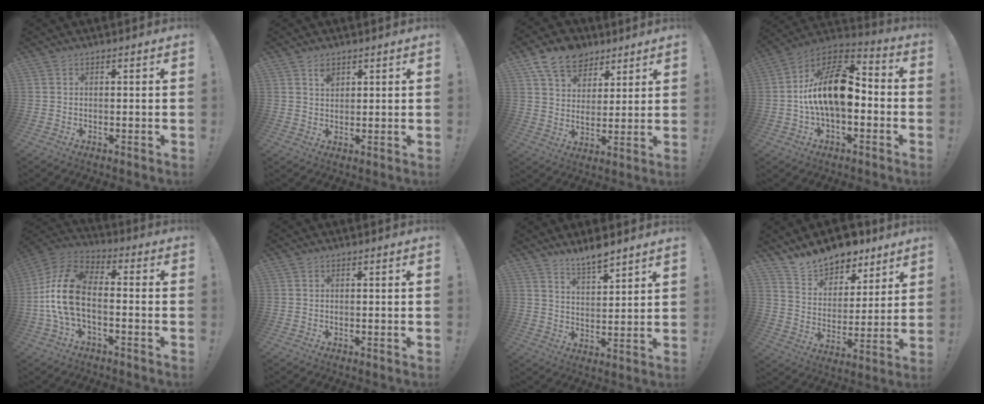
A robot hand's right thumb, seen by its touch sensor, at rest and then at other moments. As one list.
[{"total": 2.7, "force": [1.8, 1.7, 1.0], "torque": [0.002, -0.015, 0.028]}, {"total": 12.1, "force": [8.1, 8.0, 4.2], "torque": [-0.070, -0.044, 0.155]}, {"total": 18.1, "force": [-0.3, 10.0, 15.1], "torque": [-0.265, 0.016, -0.002]}, {"total": 15.0, "force": [-2.3, 8.7, 12.0], "torque": [-0.253, 0.032, -0.031]}, {"total": 0.0}, {"total": 6.6, "force": [6.1, 1.0, 2.3], "torque": [-0.045, -0.043, 0.111]}, {"total": 12.2, "force": [10.9, 5.1, 2.2], "torque": [-0.055, -0.085, 0.203]}]